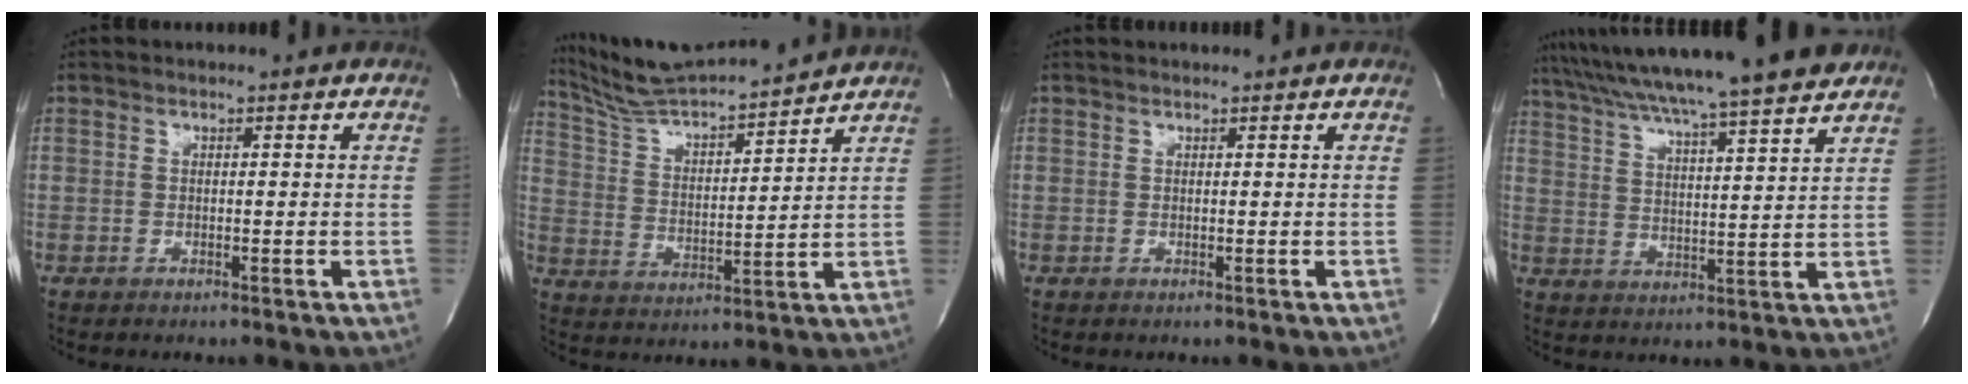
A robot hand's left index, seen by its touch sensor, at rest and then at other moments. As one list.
[{"total": 15.3, "force": [14.5, 0.0, 4.9], "torque": [-0.101, 0.012, 0.248]}, {"total": 0.6, "force": [0.5, -0.1, 0.3], "torque": [-0.006, 0.013, 0.011]}, {"total": 19.7, "force": [17.1, -0.9, 9.8], "torque": [-0.170, 0.007, 0.251]}]